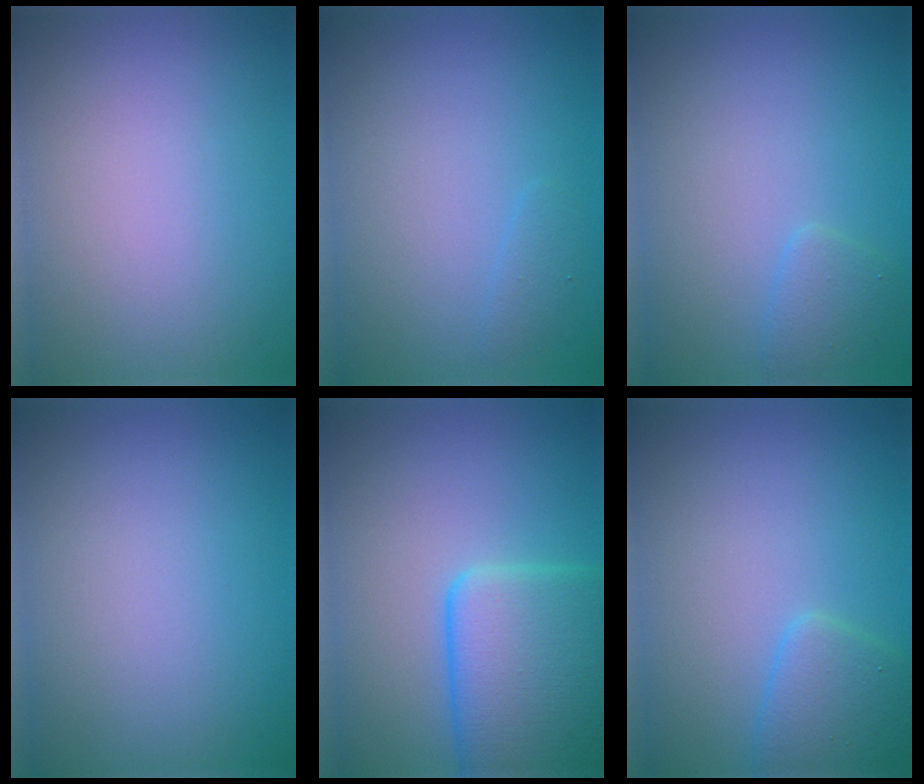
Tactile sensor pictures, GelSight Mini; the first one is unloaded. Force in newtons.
{"total": 0.8, "press": 0.8, "slide": 0.1}
{"total": 1.4, "press": 1.4, "slide": 0.1}
{"total": 0.0}
{"total": 8.0, "press": 8.0, "slide": 0.4}
{"total": 2.6, "press": 2.6, "slide": 0.2}